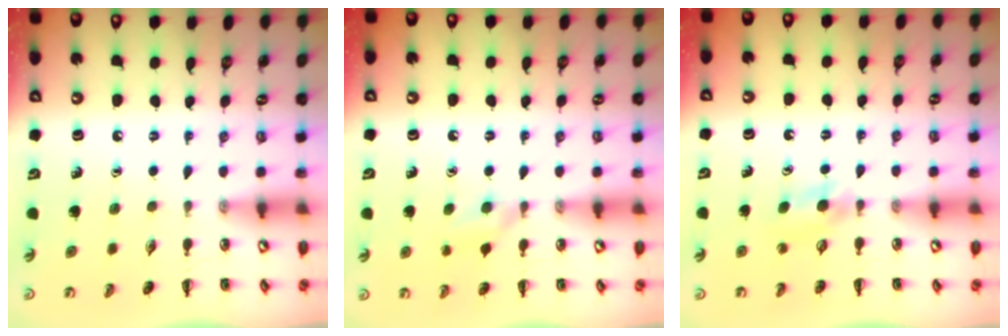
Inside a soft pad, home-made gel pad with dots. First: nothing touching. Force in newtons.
{"total": 5.6, "press": 5.3, "slide": 1.7}
{"total": 3.9, "press": 3.7, "slide": 1.3}